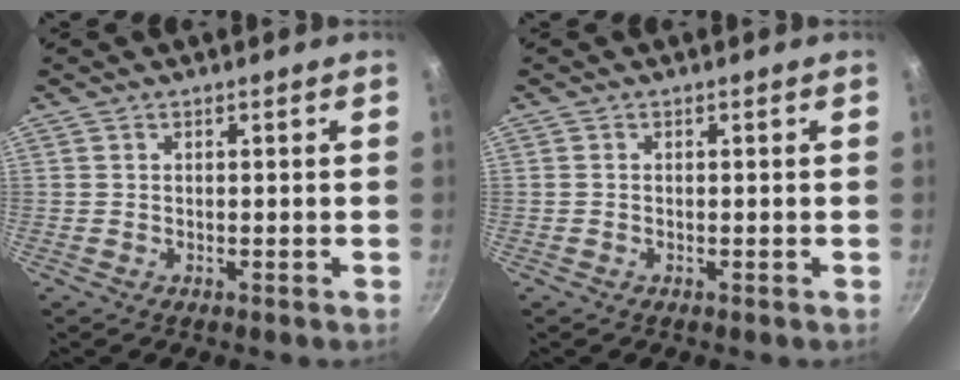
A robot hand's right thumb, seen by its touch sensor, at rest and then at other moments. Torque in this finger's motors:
{"motor_torque": [0.18, -0.02, 0.44, 0.35, 0.00]}